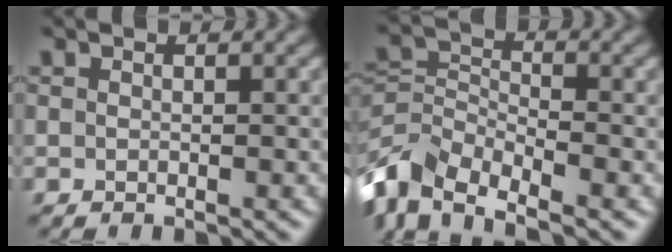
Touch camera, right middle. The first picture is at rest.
{"total": 7.5, "force": [-5.1, 3.7, 4.1], "torque": [-0.080, -0.005, -0.111]}